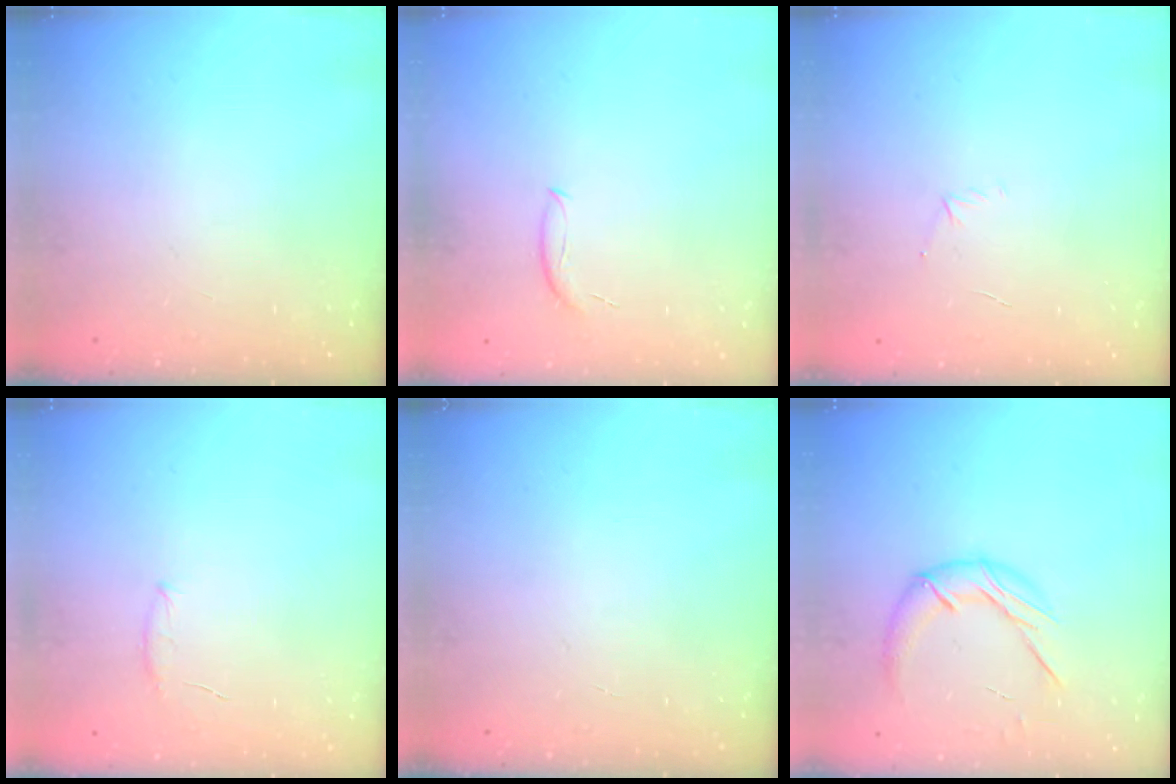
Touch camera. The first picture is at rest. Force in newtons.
{"total": 6.0, "press": 5.9, "slide": 0.7}
{"total": 3.8, "press": 3.6, "slide": 0.9}
{"total": 4.5, "press": 4.5, "slide": 0.9}
{"total": 0.0}
{"total": 10.9, "press": 10.9, "slide": 0.7}